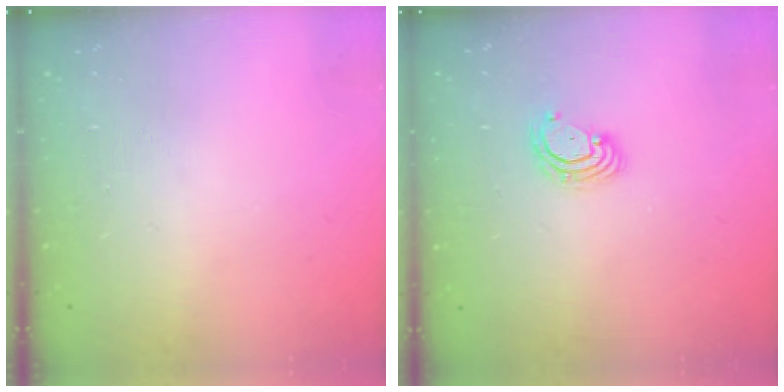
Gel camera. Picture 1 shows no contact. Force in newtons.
{"total": 4.2, "press": 4.2, "slide": 0.3}